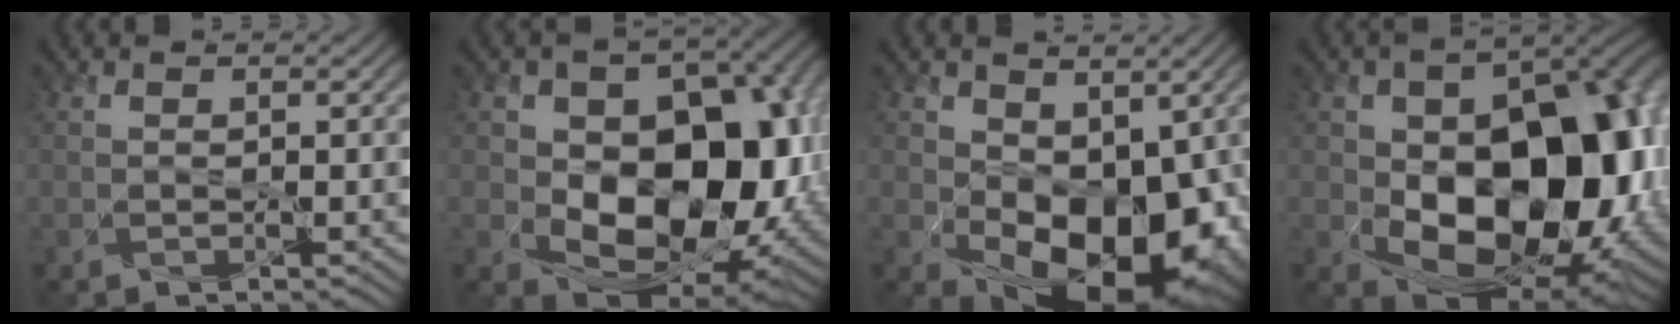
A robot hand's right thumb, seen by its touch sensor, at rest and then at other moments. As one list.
[{"total": 15.3, "force": [-1.7, 10.5, 11.0], "torque": [-0.142, -0.036, -0.016]}, {"total": 12.3, "force": [-1.2, 8.3, 9.0], "torque": [-0.135, -0.049, -0.003]}, {"total": 18.5, "force": [-2.8, 12.1, 13.7], "torque": [-0.179, -0.042, -0.024]}]